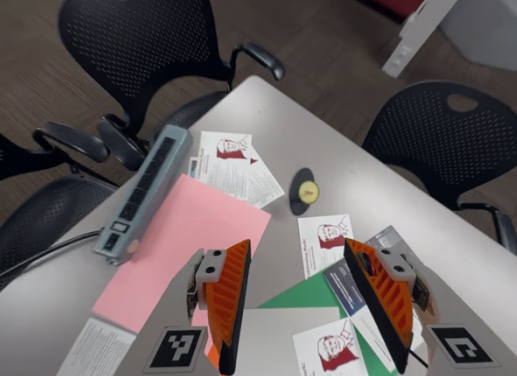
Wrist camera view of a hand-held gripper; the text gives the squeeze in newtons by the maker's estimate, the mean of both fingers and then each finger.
{"total": 0.0}